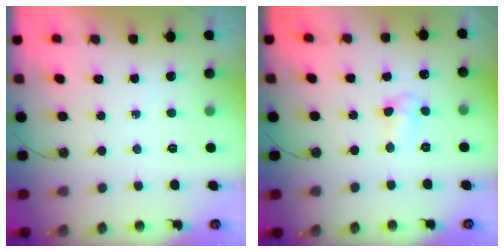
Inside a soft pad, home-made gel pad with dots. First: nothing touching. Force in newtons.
{"total": 3.8, "press": 3.7, "slide": 0.6}